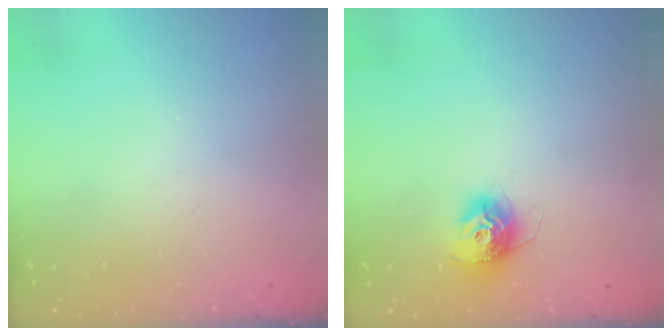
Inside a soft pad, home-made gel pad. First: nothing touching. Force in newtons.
{"total": 11.0, "press": 11.0, "slide": 0.8}